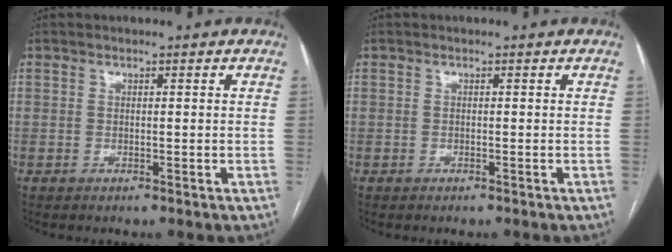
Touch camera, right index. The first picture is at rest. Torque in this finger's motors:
{"motor_torque": [-0.17, -0.16, 0.04, 0.01]}